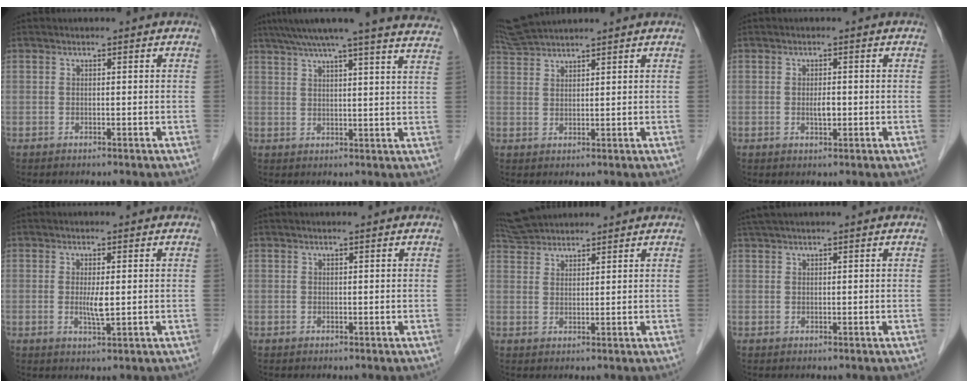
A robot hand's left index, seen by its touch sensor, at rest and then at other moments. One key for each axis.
{"total": 23.7, "fx": 21.1, "fy": 0.1, "fz": 10.9, "tx": -0.167, "ty": -0.013, "tz": 0.258}
{"total": 6.2, "fx": 5.9, "fy": -0.5, "fz": 1.7, "tx": -0.038, "ty": 0.030, "tz": 0.117}
{"total": 1.7, "fx": -0.2, "fy": 0.6, "fz": 1.6, "tx": -0.031, "ty": 0.000, "tz": -0.002}
{"total": 2.6, "fx": 0.2, "fy": 0.2, "fz": 2.5, "tx": -0.051, "ty": -0.007, "tz": 0.005}
{"total": 0.8, "fx": 0.6, "fy": -0.1, "fz": 0.5, "tx": -0.009, "ty": 0.005, "tz": 0.013}
{"total": 7.0, "fx": 6.7, "fy": 1.1, "fz": 1.6, "tx": -0.036, "ty": 0.040, "tz": 0.126}
{"total": 3.8, "fx": 3.2, "fy": -0.3, "fz": 2.1, "tx": -0.037, "ty": 0.030, "tz": 0.062}